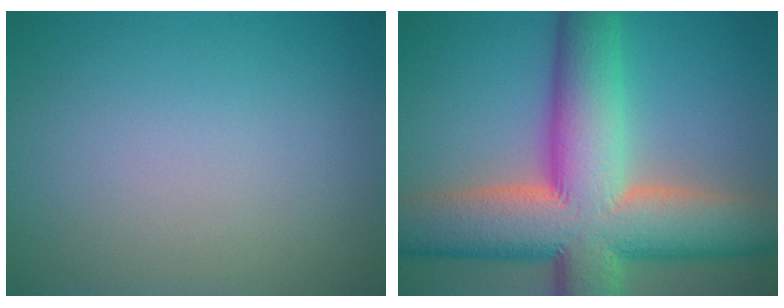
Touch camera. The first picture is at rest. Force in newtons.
{"total": 15.3, "press": 15.3, "slide": 0.8}